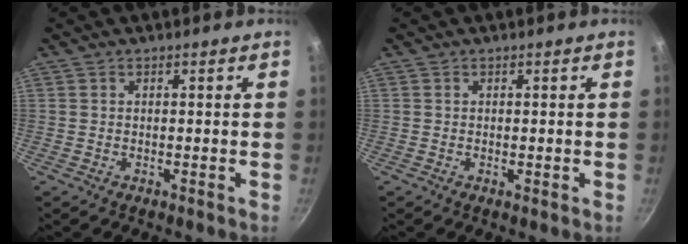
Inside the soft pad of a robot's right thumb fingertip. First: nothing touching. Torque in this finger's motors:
{"motor_torque": [-0.48, 0.04, -0.25, -0.05, -0.03]}